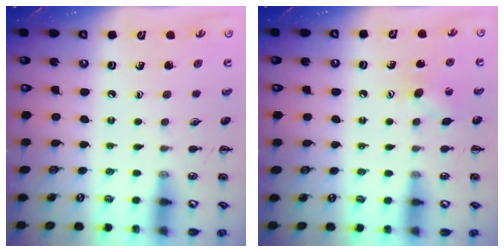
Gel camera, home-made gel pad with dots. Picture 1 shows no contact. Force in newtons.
{"total": 6.3, "press": 6.2, "slide": 1.3}